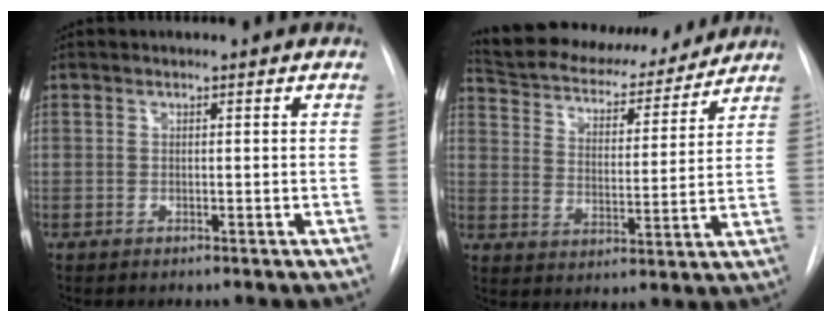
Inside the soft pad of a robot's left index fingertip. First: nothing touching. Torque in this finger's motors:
{"motor_torque": [0.95, -1.19, -0.02, 0.02]}